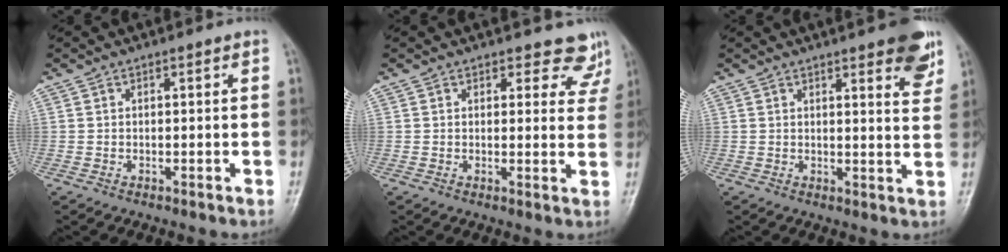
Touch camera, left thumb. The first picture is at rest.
{"total": 6.3, "force": [5.6, 3.0, 0.7], "torque": [0.039, -0.031, 0.043]}
{"total": 8.9, "force": [5.4, 2.3, 6.6], "torque": [-0.059, -0.024, 0.063]}